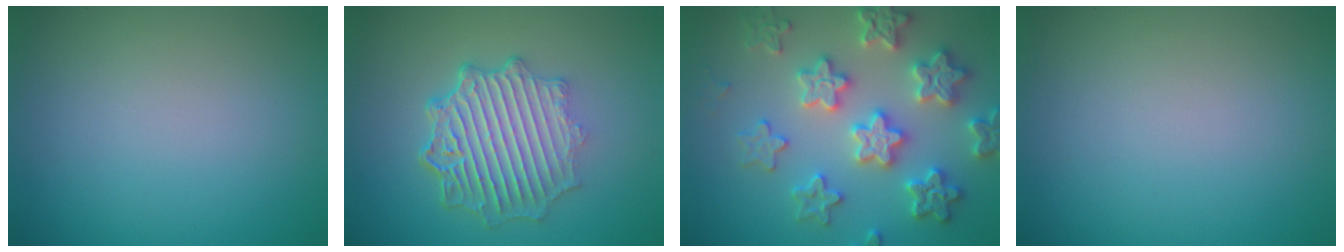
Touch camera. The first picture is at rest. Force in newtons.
{"total": 6.9, "press": 5.2, "slide": 4.6}
{"total": 6.1, "press": 6.0, "slide": 1.3}
{"total": 0.0}